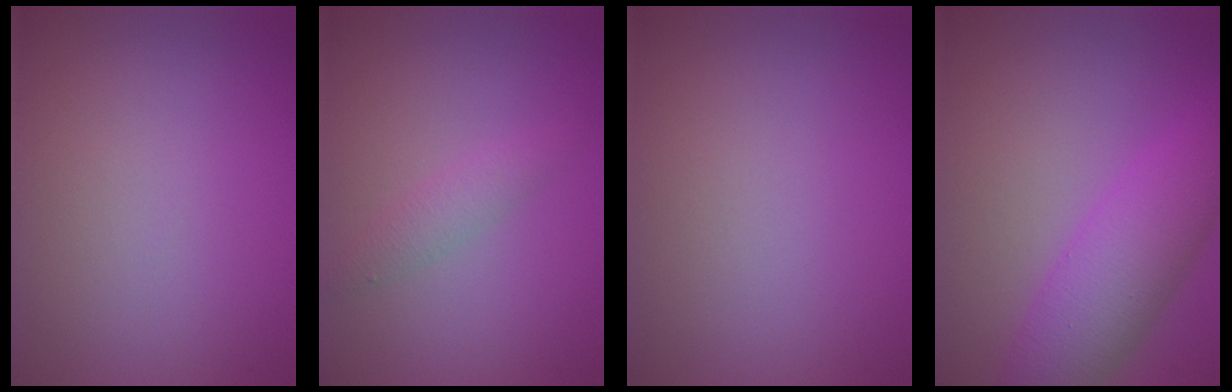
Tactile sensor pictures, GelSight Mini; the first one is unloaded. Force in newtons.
{"total": 1.6, "press": 1.6, "slide": 0.1}
{"total": 0.0}
{"total": 6.1, "press": 6.1, "slide": 0.1}